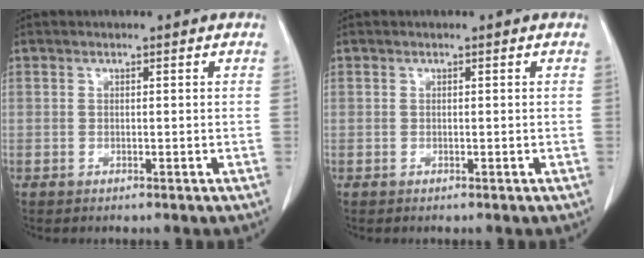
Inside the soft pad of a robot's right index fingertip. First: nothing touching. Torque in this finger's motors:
{"motor_torque": [0.00, 0.00, 0.02, 0.00]}